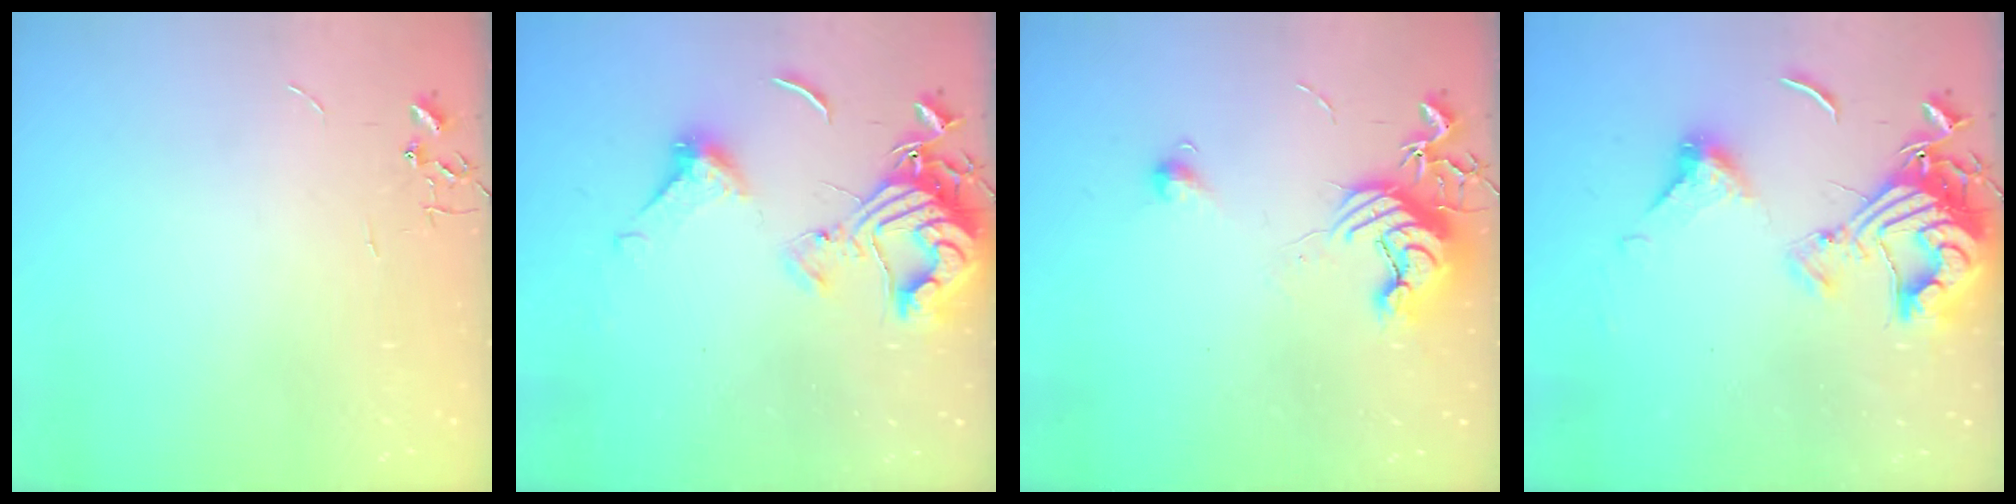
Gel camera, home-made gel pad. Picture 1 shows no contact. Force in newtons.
{"total": 15.3, "press": 15.3, "slide": 1.6}
{"total": 11.3, "press": 11.3, "slide": 0.7}
{"total": 16.3, "press": 16.2, "slide": 1.7}